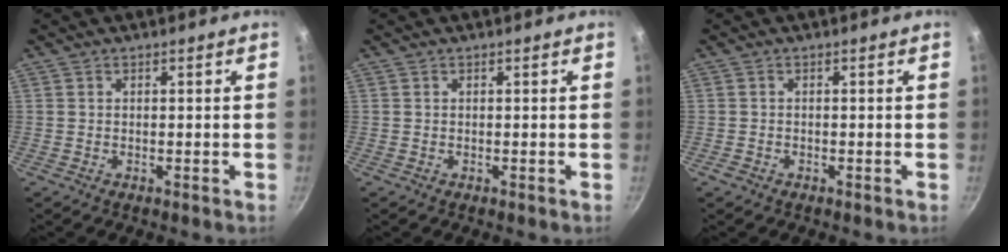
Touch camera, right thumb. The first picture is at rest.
{"total": 0.0}
{"total": 1.1, "force": [-0.7, 0.7, 0.4], "torque": [-0.013, 0.004, -0.013]}